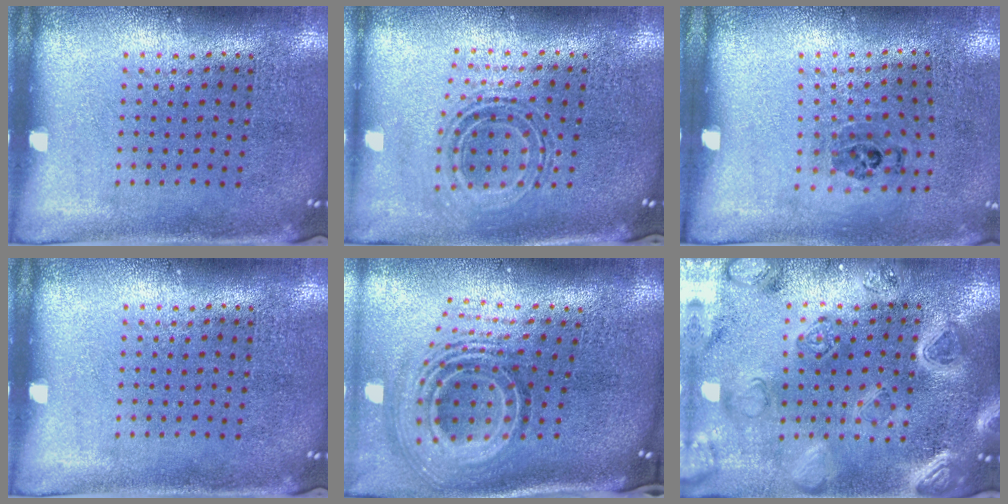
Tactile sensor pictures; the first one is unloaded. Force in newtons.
{"total": 0.7, "press": 0.7, "slide": 0.2}
{"total": 1.2, "press": 0.8, "slide": 0.9}
{"total": 0.0}
{"total": 2.5, "press": 1.6, "slide": 1.9}
{"total": 4.0, "press": 3.7, "slide": 1.7}